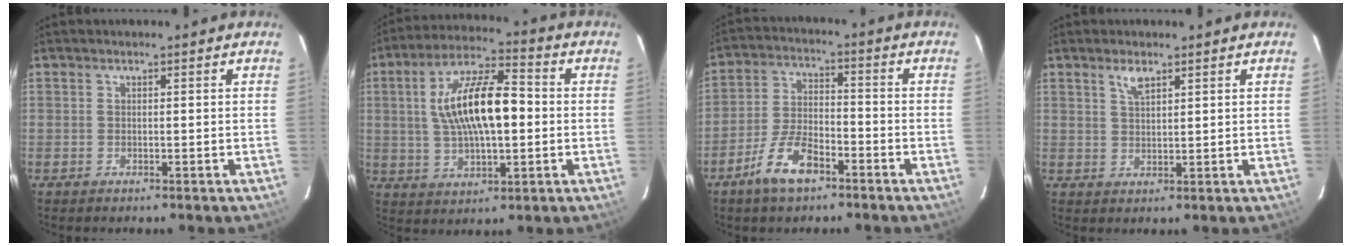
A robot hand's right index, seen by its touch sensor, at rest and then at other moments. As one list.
[{"total": 15.1, "force": [0.9, 5.7, 14.0], "torque": [-0.260, 0.019, 0.017]}, {"total": 9.1, "force": [-5.9, 3.5, 6.0], "torque": [-0.132, 0.005, -0.109]}, {"total": 2.8, "force": [1.9, 1.0, 1.8], "torque": [-0.034, 0.003, 0.036]}]